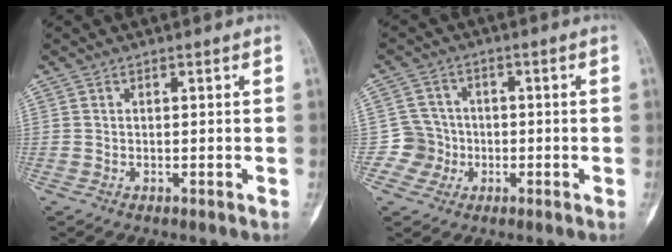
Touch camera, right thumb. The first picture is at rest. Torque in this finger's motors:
{"motor_torque": [0.11, -0.04, 0.21, -0.04, 0.02]}